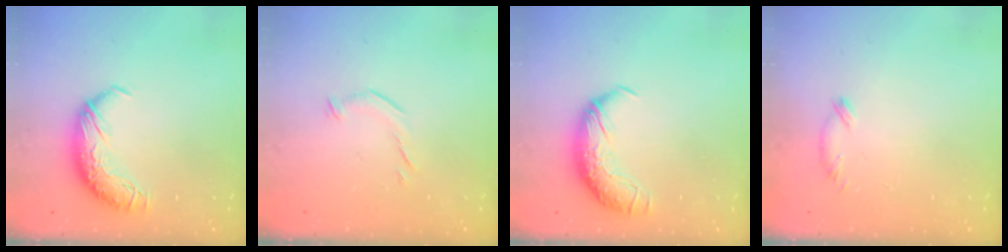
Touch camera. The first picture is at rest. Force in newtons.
{"total": 4.6, "press": 4.4, "slide": 1.1}
{"total": 1.8, "press": 0.7, "slide": 1.6}
{"total": 7.2, "press": 7.2, "slide": 0.5}